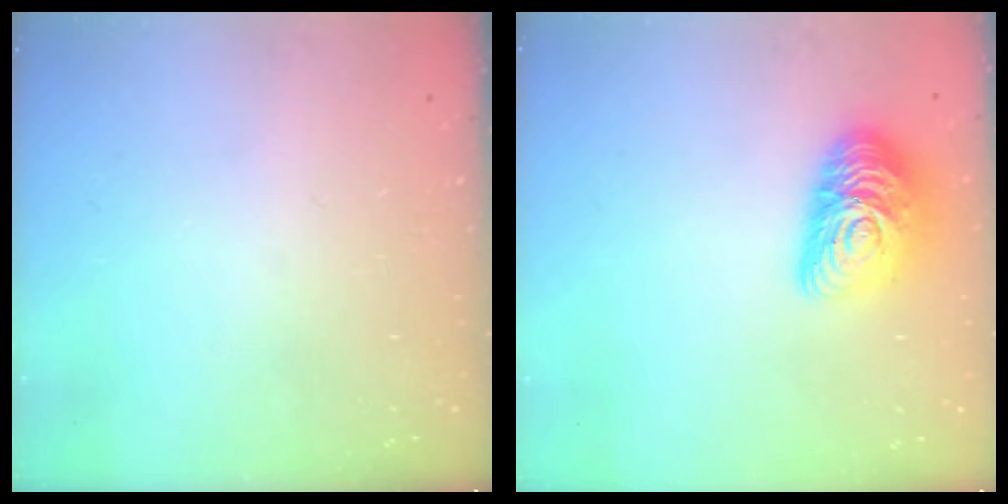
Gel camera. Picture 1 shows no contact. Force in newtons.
{"total": 13.9, "press": 13.9, "slide": 0.7}